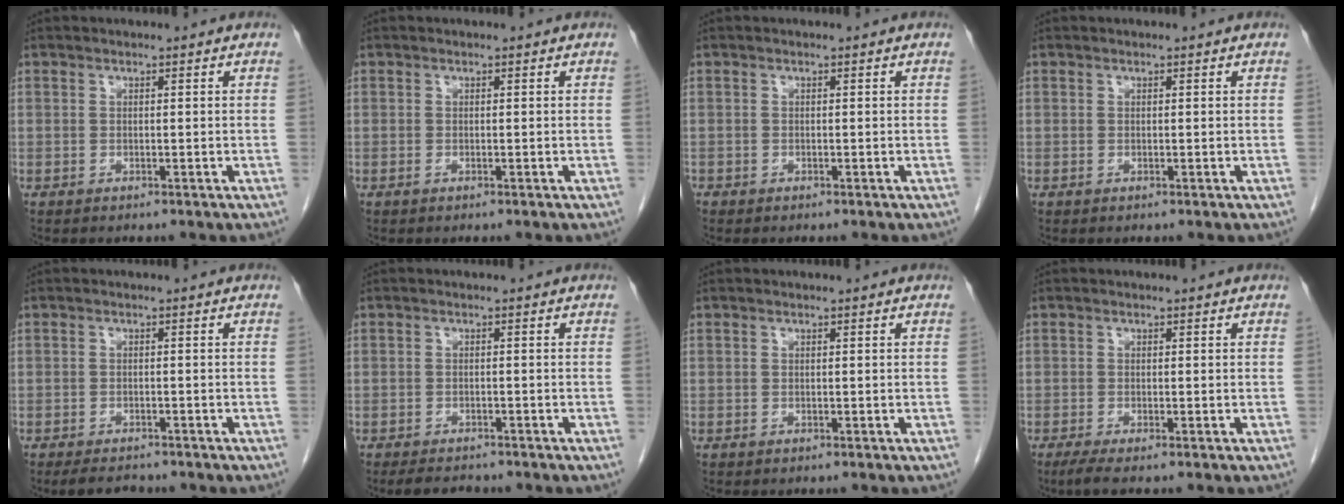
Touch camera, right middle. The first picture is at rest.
{"total": 0.0}
{"total": 0.0}
{"total": 0.0}
{"total": 3.2, "force": [-2.8, 1.1, 1.1], "torque": [-0.022, -0.005, -0.043]}
{"total": 3.3, "force": [-2.9, 1.1, 1.1], "torque": [-0.021, -0.006, -0.044]}
{"total": 0.0}
{"total": 1.8, "force": [-1.2, -0.1, 1.3], "torque": [-0.034, -0.009, -0.027]}